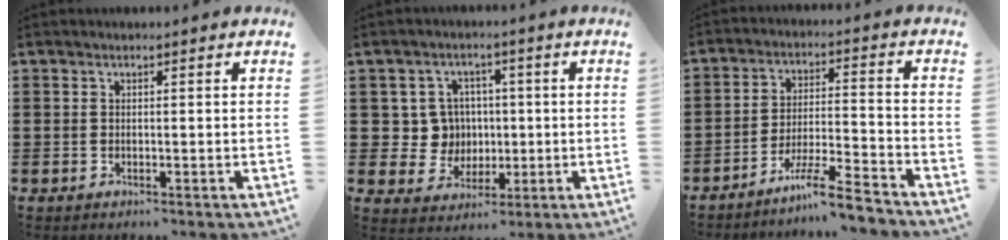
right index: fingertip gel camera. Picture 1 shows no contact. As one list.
[{"total": 6.5, "force": [0.7, 6.1, 1.9], "torque": [-0.057, 0.014, 0.015]}, {"total": 7.5, "force": [-6.5, 0.2, 3.7], "torque": [-0.071, 0.002, -0.124]}]